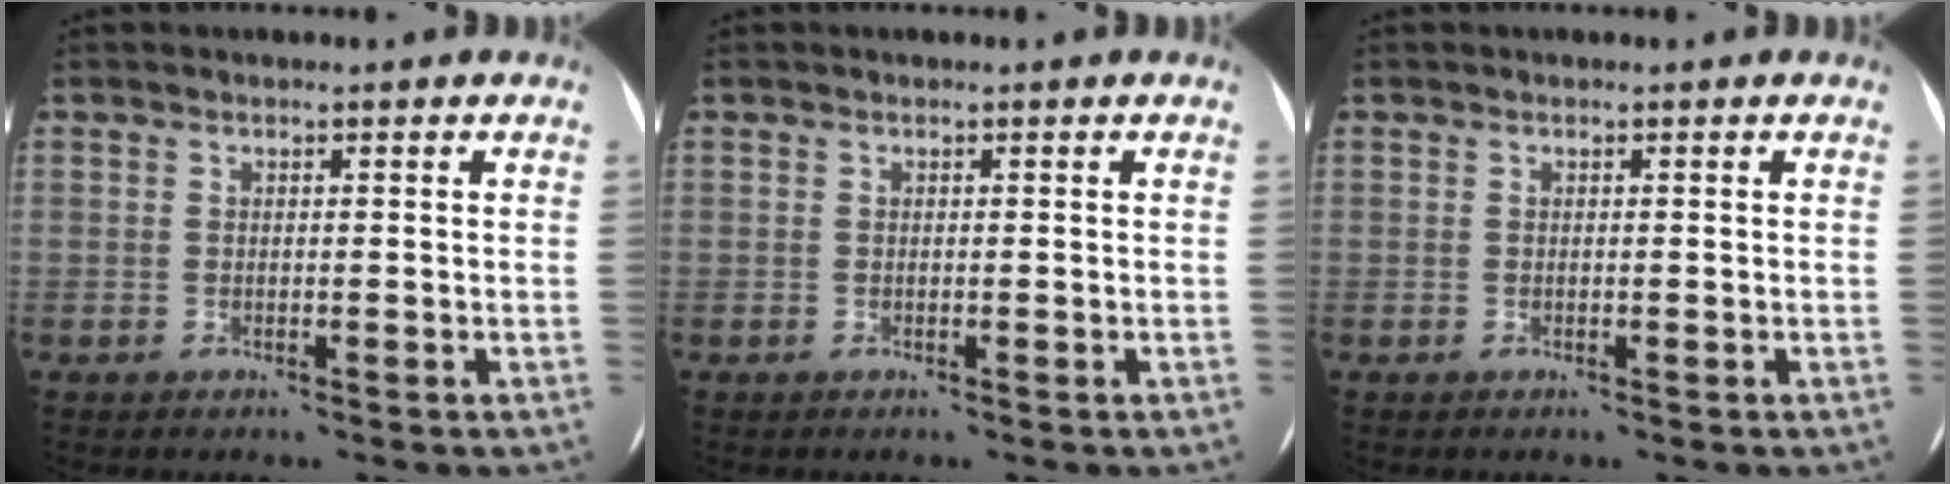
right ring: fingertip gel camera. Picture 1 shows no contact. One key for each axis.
{"total": 0.0}
{"total": 0.0}